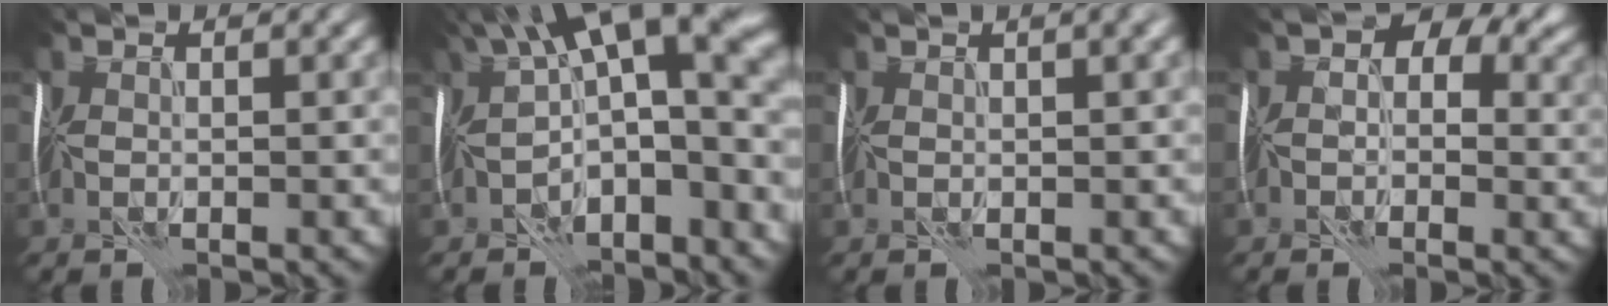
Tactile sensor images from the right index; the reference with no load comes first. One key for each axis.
{"total": 11.3, "fx": 0.5, "fy": 4.7, "fz": 10.3, "tx": -0.153, "ty": 0.021, "tz": 0.011}
{"total": 4.6, "fx": 1.8, "fy": 2.2, "fz": 3.7, "tx": -0.024, "ty": 0.034, "tz": 0.000}
{"total": 4.7, "fx": 0.7, "fy": 3.5, "fz": 3.1, "tx": -0.021, "ty": 0.013, "tz": 0.004}